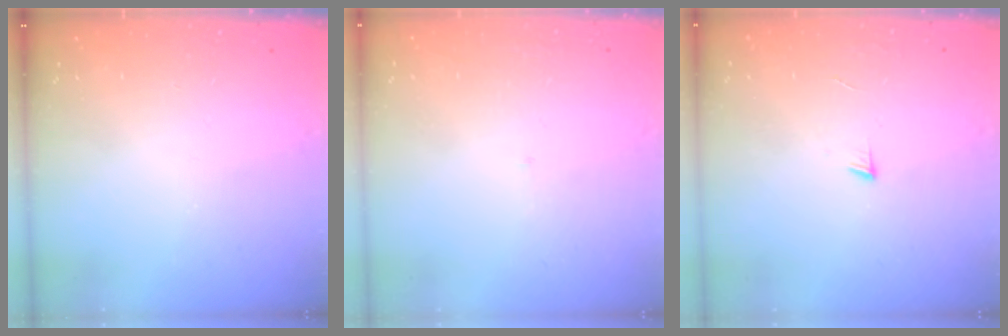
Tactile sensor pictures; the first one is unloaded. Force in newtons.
{"total": 2.1, "press": 2.1, "slide": 0.1}
{"total": 4.3, "press": 4.2, "slide": 0.4}